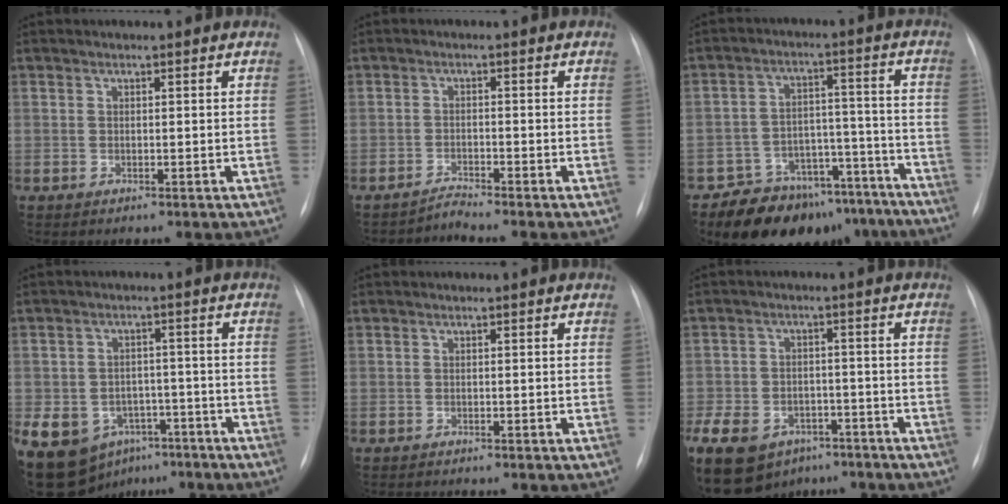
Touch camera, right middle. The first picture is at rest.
{"total": 2.1, "force": [-1.9, -0.9, -0.6], "torque": [0.014, -0.014, -0.032]}
{"total": 16.0, "force": [-13.3, 7.7, 4.3], "torque": [-0.041, 0.047, -0.181]}
{"total": 17.5, "force": [-9.2, 13.0, 7.1], "torque": [-0.170, 0.014, -0.121]}
{"total": 1.0, "force": [-1.0, -0.2, 0.1], "torque": [-0.004, -0.006, -0.012]}
{"total": 31.7, "force": [-17.0, 23.1, 13.5], "torque": [-0.431, -0.022, -0.243]}